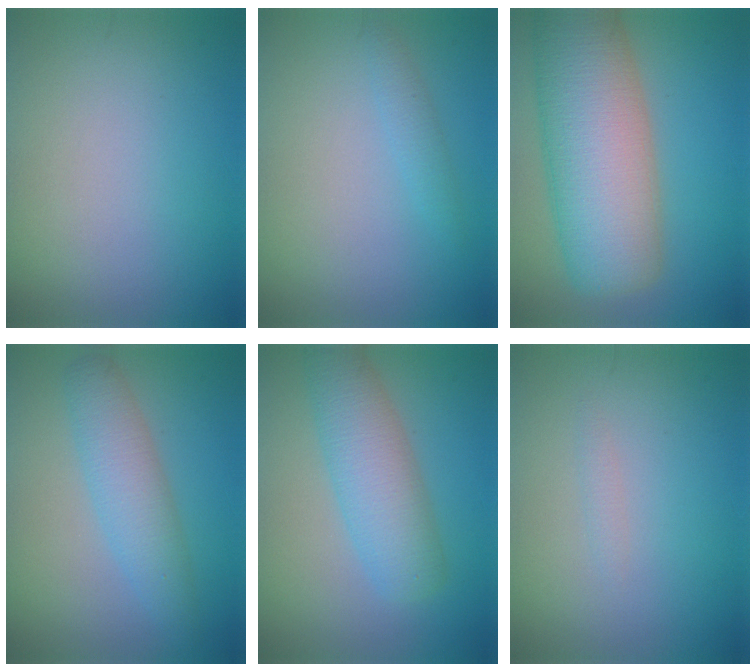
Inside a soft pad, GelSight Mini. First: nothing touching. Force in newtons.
{"total": 1.3, "press": 1.3, "slide": 0.1}
{"total": 12.4, "press": 12.4, "slide": 0.5}
{"total": 4.1, "press": 4.1, "slide": 0.2}
{"total": 5.6, "press": 5.6, "slide": 0.2}
{"total": 0.7, "press": 0.6, "slide": 0.1}